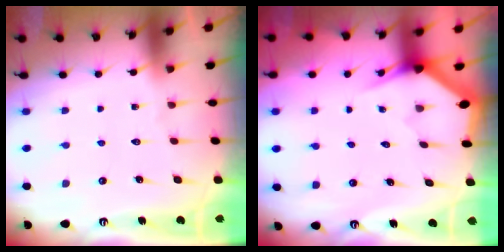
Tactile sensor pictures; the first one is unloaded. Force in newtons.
{"total": 2.9, "press": 2.9, "slide": 0.1}